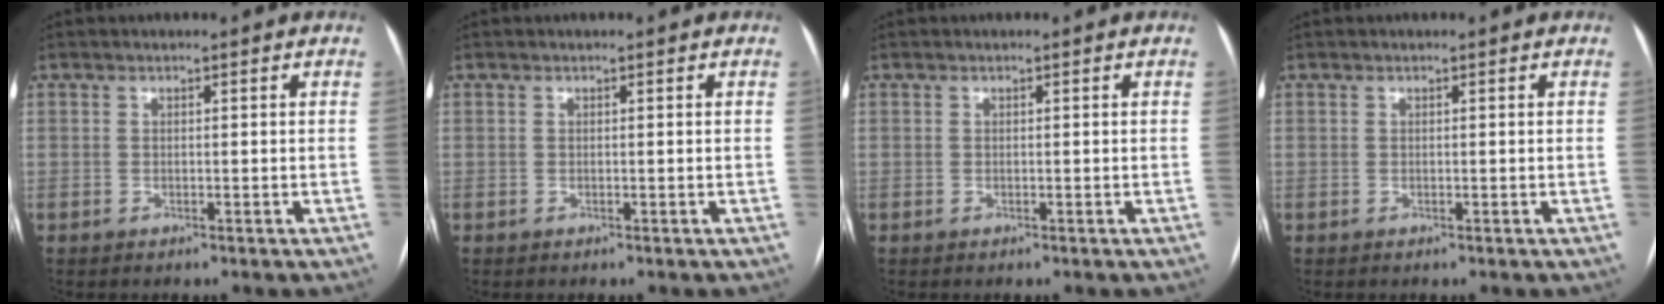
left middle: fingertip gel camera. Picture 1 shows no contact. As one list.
[{"total": 0.0}, {"total": 0.0}, {"total": 0.0}]